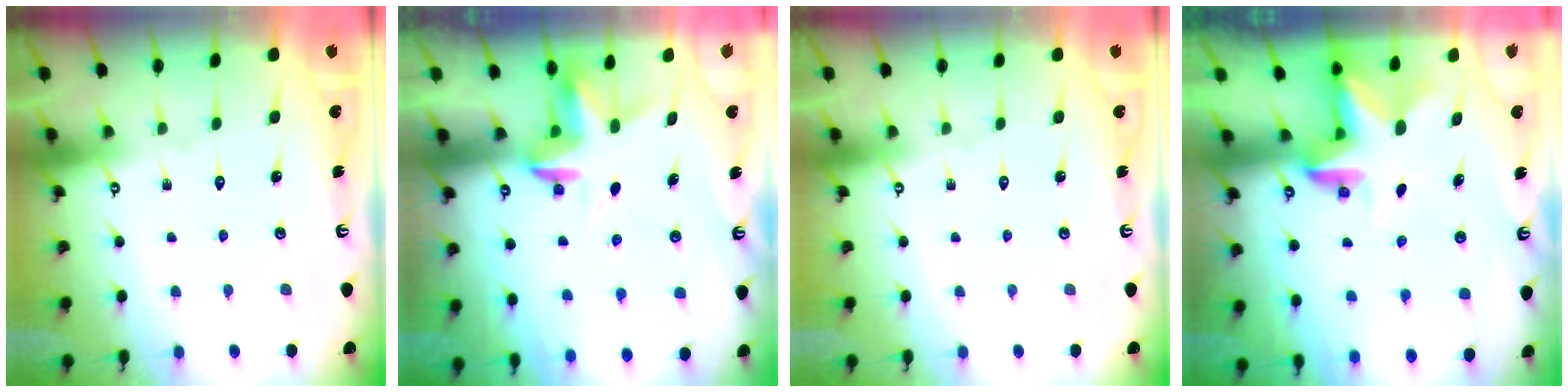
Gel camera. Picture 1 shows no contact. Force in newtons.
{"total": 3.5, "press": 3.5, "slide": 0.2}
{"total": 0.0}
{"total": 4.0, "press": 4.0, "slide": 0.0}